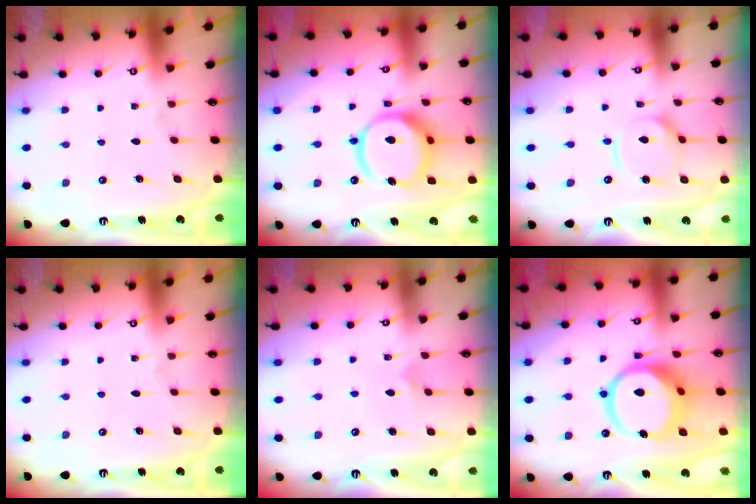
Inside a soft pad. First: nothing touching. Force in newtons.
{"total": 15.6, "press": 15.5, "slide": 2.0}
{"total": 9.1, "press": 9.0, "slide": 1.0}
{"total": 0.0}
{"total": 4.7, "press": 4.7, "slide": 0.5}
{"total": 15.6, "press": 15.5, "slide": 1.8}